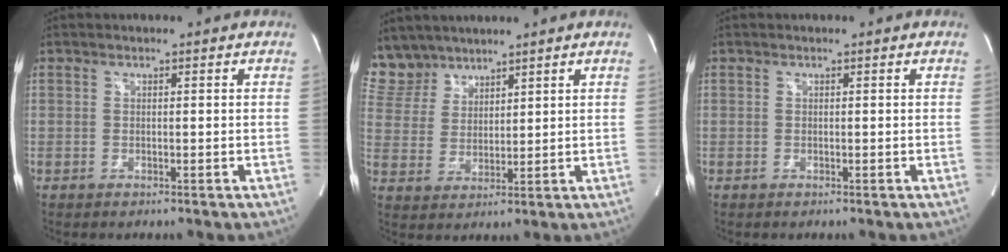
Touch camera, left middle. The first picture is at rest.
{"total": 7.3, "force": [6.6, 3.2, 0.2], "torque": [-0.010, 0.011, 0.146]}
{"total": 0.0}